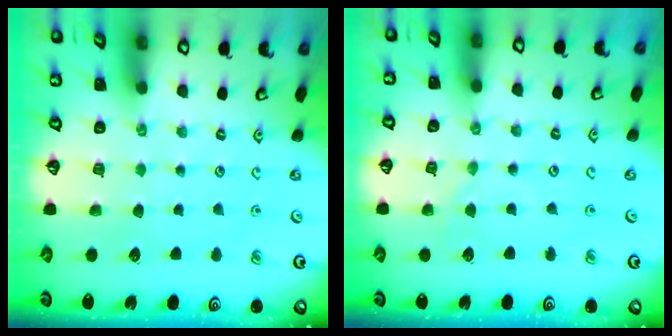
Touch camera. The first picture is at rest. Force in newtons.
{"total": 0.0}